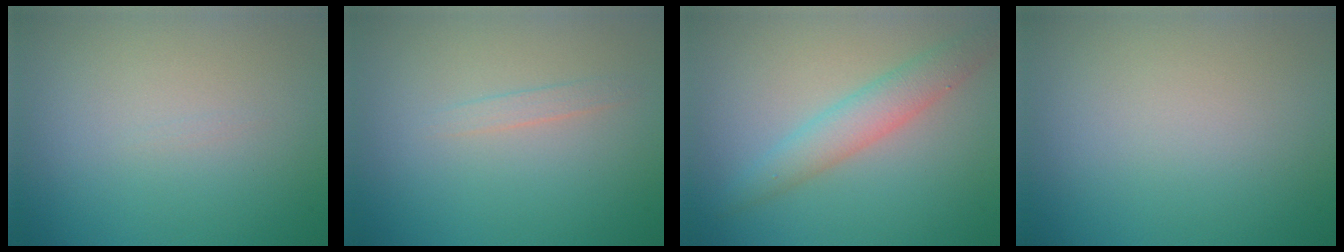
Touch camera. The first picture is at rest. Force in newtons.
{"total": 0.9, "press": 0.9, "slide": 0.0}
{"total": 3.4, "press": 3.4, "slide": 0.1}
{"total": 0.0}